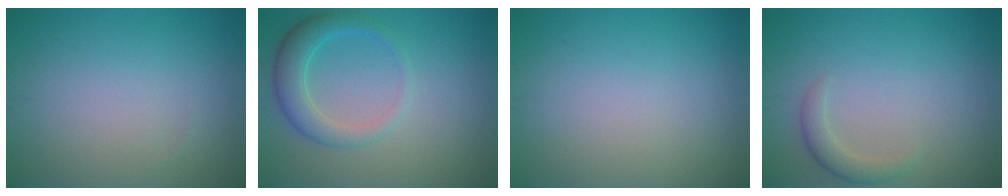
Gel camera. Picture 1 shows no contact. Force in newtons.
{"total": 3.6, "press": 3.6, "slide": 0.3}
{"total": 0.0}
{"total": 1.8, "press": 1.8, "slide": 0.0}